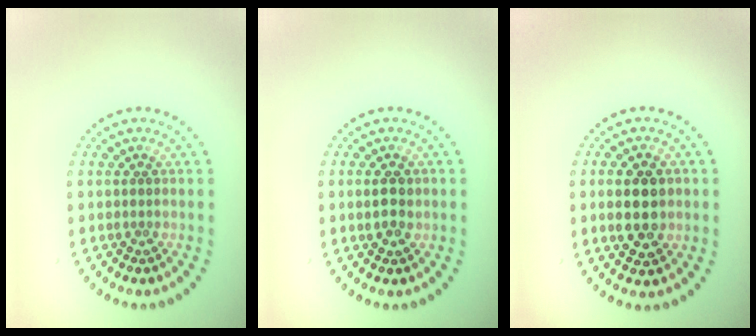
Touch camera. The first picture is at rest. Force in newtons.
{"total": 2.1, "press": 2.1, "slide": 0.3}
{"total": 4.5, "press": 4.5, "slide": 0.2}